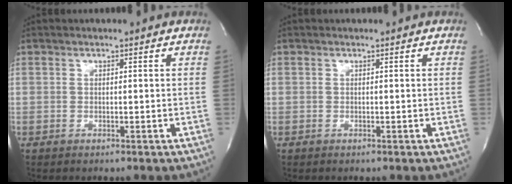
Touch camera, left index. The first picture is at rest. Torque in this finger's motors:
{"motor_torque": [0.01, 0.00, -0.01, 0.00]}